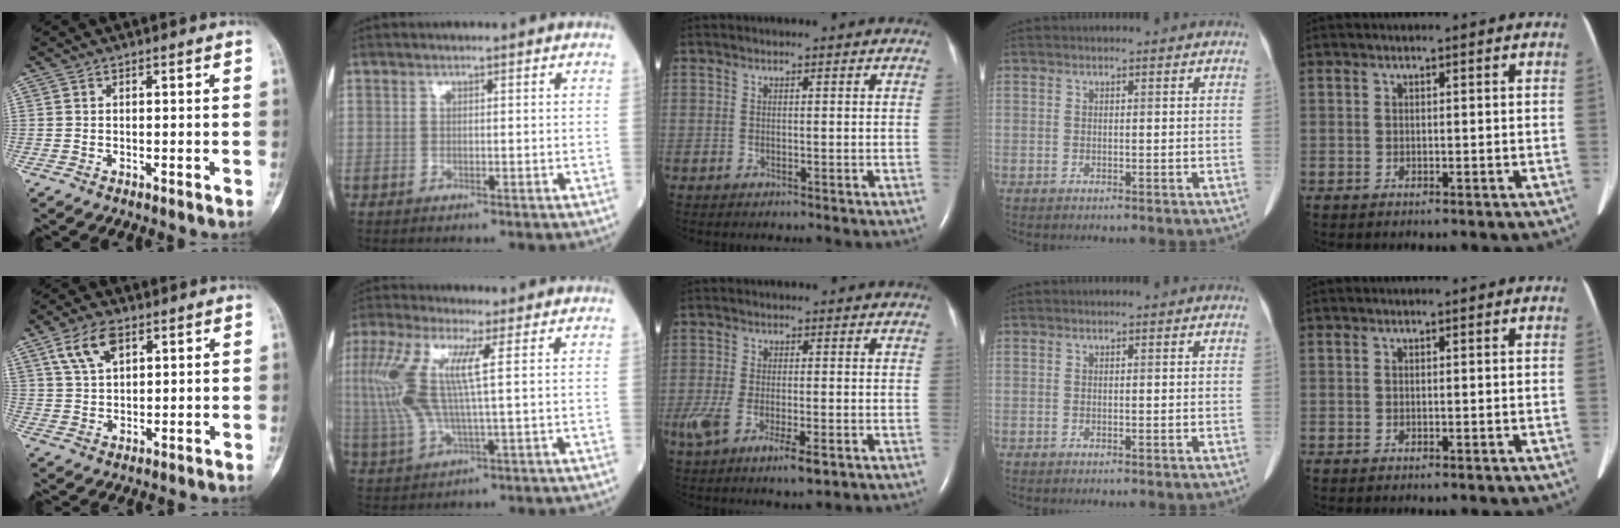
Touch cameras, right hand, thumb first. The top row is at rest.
{"thumb": {"total": 7.4, "force": [3.8, 3.9, 5.0], "torque": [-0.086, -0.009, 0.075]}, "index": {"total": 11.3, "force": [2.2, 2.0, 10.9], "torque": [-0.266, 0.016, 0.041]}, "middle": {"total": 8.7, "force": [-4.0, 2.7, 7.2], "torque": [-0.134, -0.023, -0.066]}}